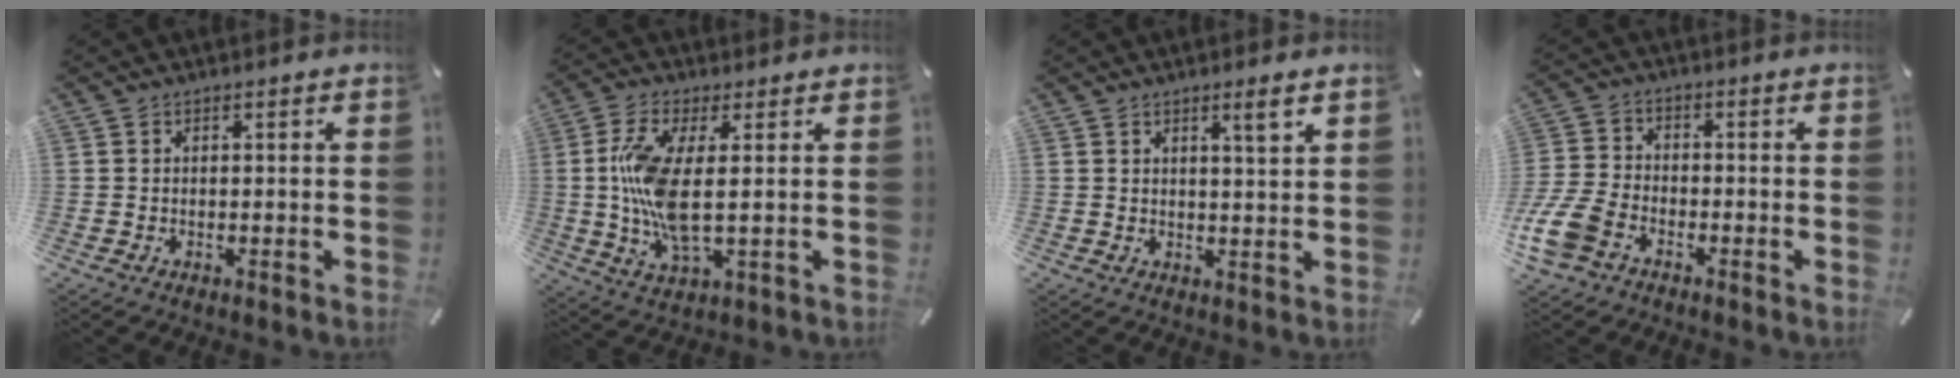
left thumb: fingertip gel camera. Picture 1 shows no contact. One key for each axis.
{"total": 11.8, "fx": 0.7, "fy": 3.9, "fz": 11.1, "tx": -0.244, "ty": -0.020, "tz": 0.008}
{"total": 3.9, "fx": 2.3, "fy": 0.2, "fz": 3.1, "tx": -0.057, "ty": -0.005, "tz": 0.036}
{"total": 9.6, "fx": -4.8, "fy": 6.4, "fz": 5.4, "tx": -0.128, "ty": 0.019, "tz": -0.090}